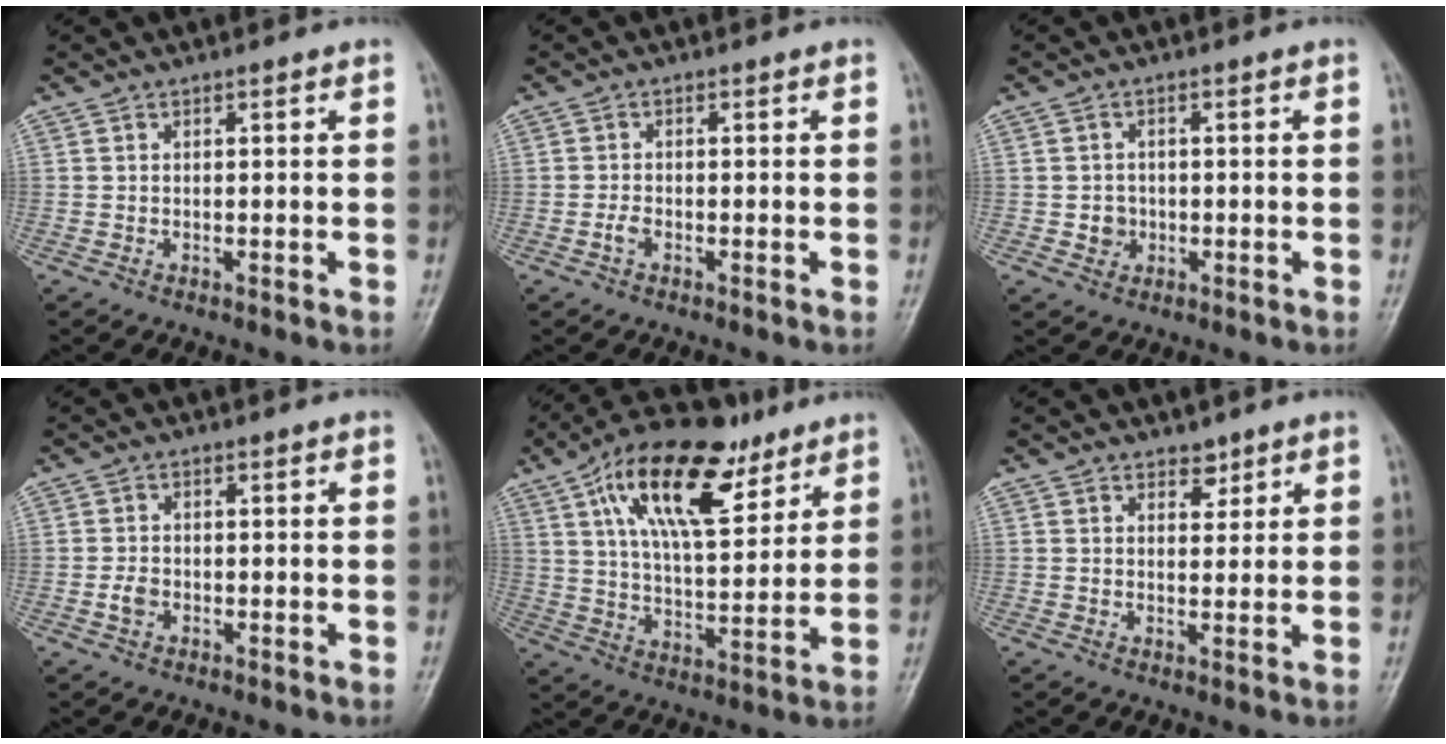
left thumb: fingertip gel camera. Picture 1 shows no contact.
{"total": 1.6, "force": [-0.8, 0.9, 1.0], "torque": [-0.023, 0.004, -0.018]}
{"total": 2.8, "force": [-0.5, 2.6, 0.9], "torque": [0.003, 0.006, -0.007]}
{"total": 2.2, "force": [-0.7, 1.6, 1.3], "torque": [-0.023, 0.006, -0.016]}
{"total": 20.1, "force": [10.6, 9.1, 14.4], "torque": [-0.210, -0.028, 0.182]}
{"total": 2.6, "force": [1.8, 1.6, 0.8], "torque": [0.006, -0.011, 0.026]}